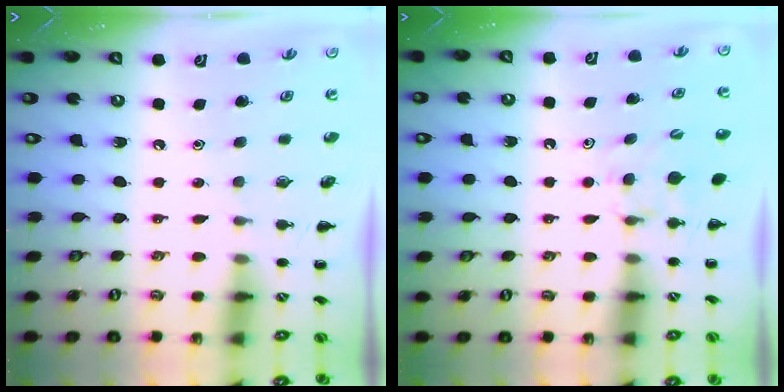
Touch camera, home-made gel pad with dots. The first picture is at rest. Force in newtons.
{"total": 5.2, "press": 5.0, "slide": 1.5}